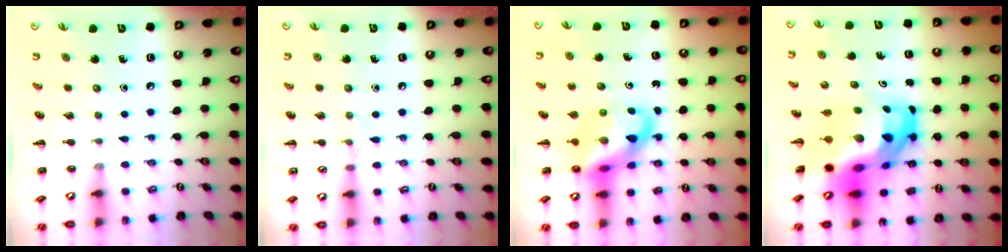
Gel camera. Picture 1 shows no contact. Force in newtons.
{"total": 4.6, "press": 4.3, "slide": 1.7}
{"total": 13.4, "press": 12.9, "slide": 3.6}
{"total": 16.3, "press": 15.7, "slide": 4.2}